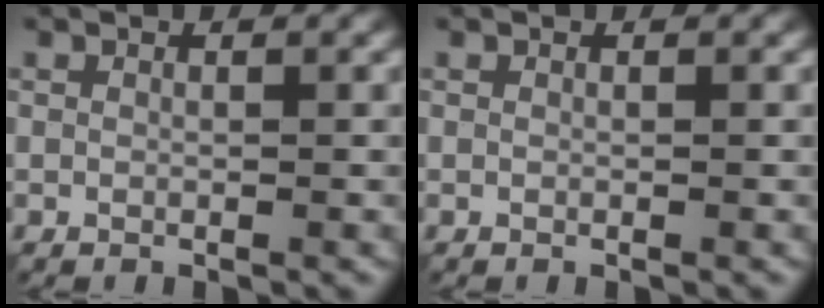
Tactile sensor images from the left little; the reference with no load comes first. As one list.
[{"total": 0.0}]